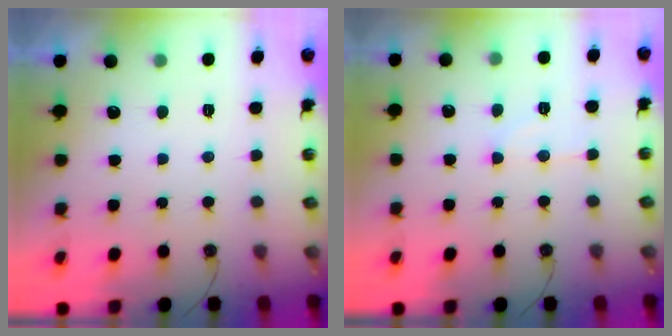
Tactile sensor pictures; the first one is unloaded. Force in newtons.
{"total": 8.4, "press": 8.3, "slide": 0.6}